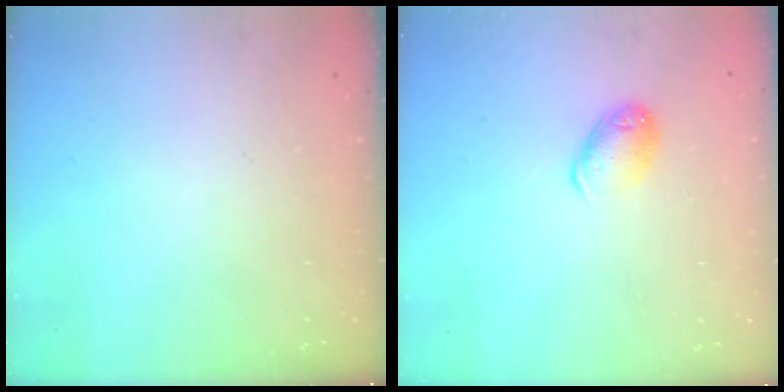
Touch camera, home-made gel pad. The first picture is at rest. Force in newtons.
{"total": 9.3, "press": 9.1, "slide": 1.6}